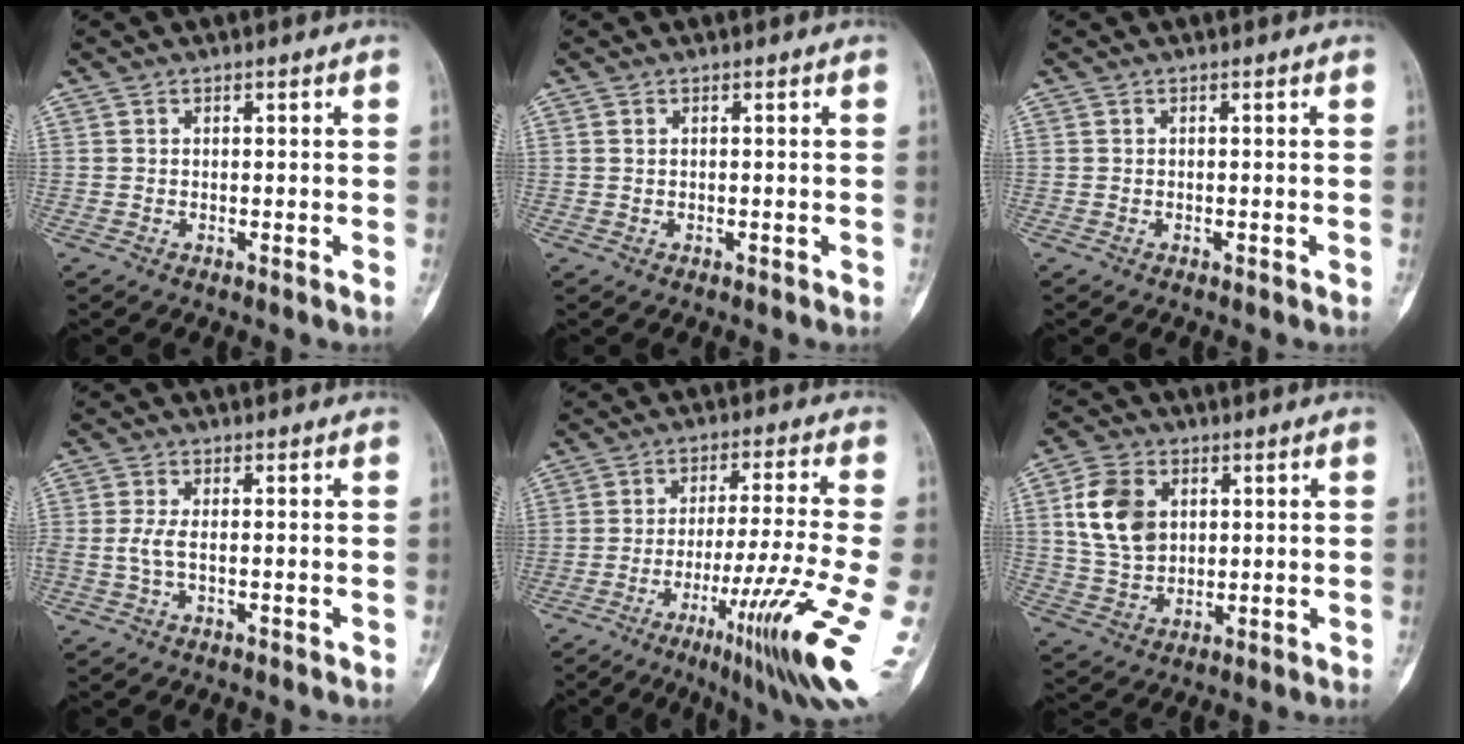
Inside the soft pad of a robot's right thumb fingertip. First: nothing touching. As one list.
[{"total": 0.5, "force": [0.1, 0.4, 0.3], "torque": [-0.003, 0.001, 0.001]}, {"total": 0.0}, {"total": 3.1, "force": [-0.5, 1.5, 2.6], "torque": [-0.063, 0.003, -0.015]}, {"total": 17.6, "force": [-6.6, 0.5, 16.3], "torque": [-0.240, 0.001, -0.102]}, {"total": 11.2, "force": [2.6, 8.2, 7.1], "torque": [-0.113, -0.003, 0.053]}]